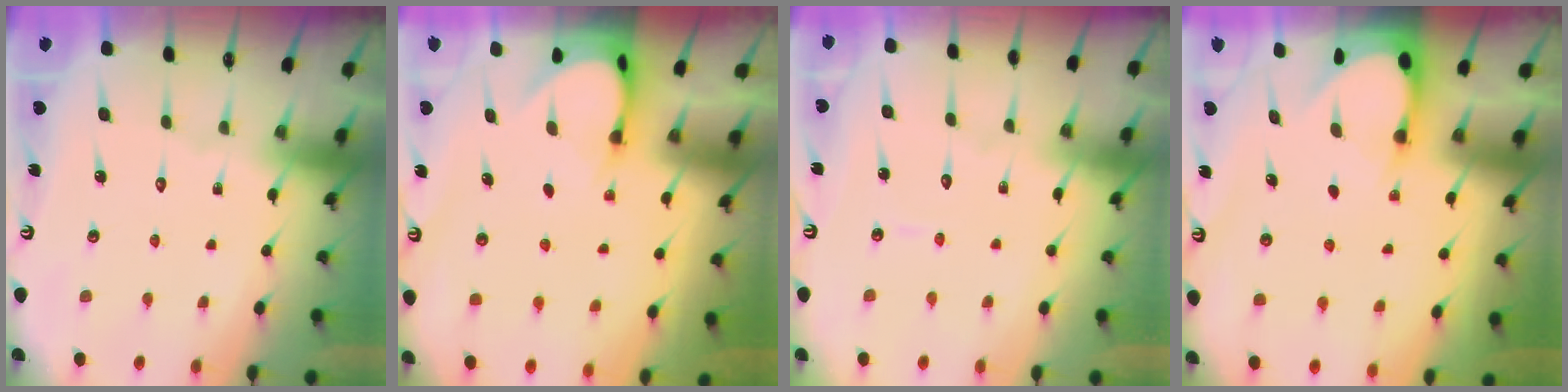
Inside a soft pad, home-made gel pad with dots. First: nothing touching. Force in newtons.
{"total": 4.0, "press": 4.0, "slide": 0.3}
{"total": 3.0, "press": 3.0, "slide": 0.4}
{"total": 3.1, "press": 3.1, "slide": 0.3}